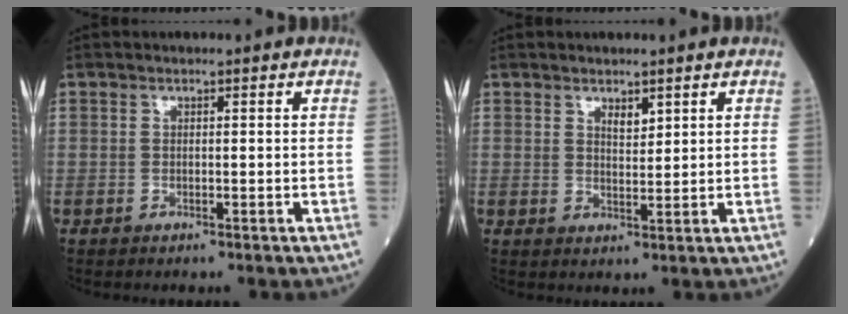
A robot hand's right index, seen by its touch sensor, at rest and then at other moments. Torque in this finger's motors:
{"motor_torque": [0.00, 0.01, 0.00, 0.00]}